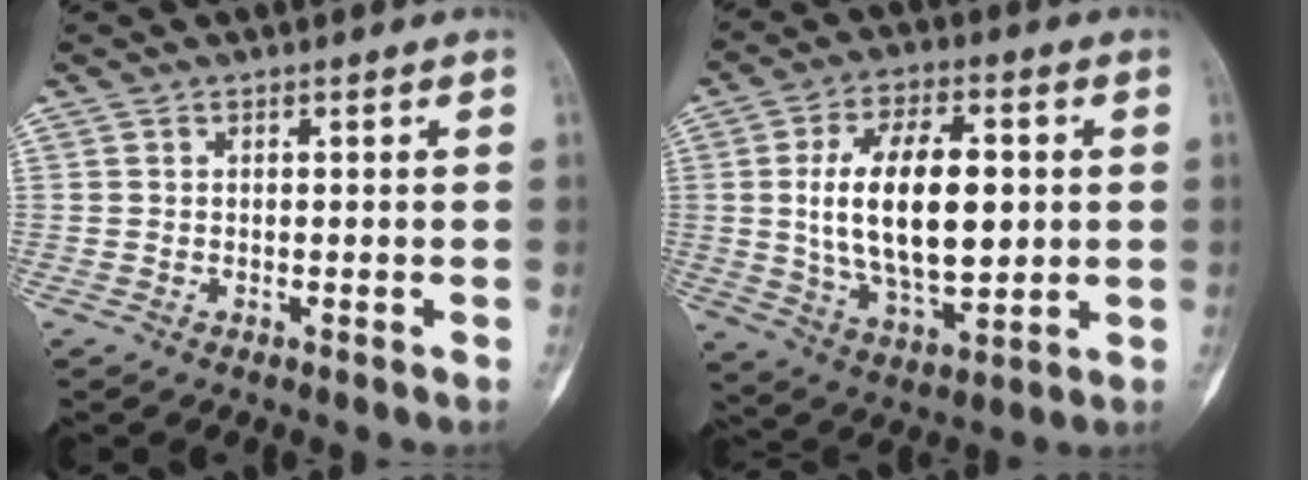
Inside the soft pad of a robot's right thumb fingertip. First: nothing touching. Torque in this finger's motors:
{"motor_torque": [0.44, 2.76, 0.53, -0.23, 0.58]}